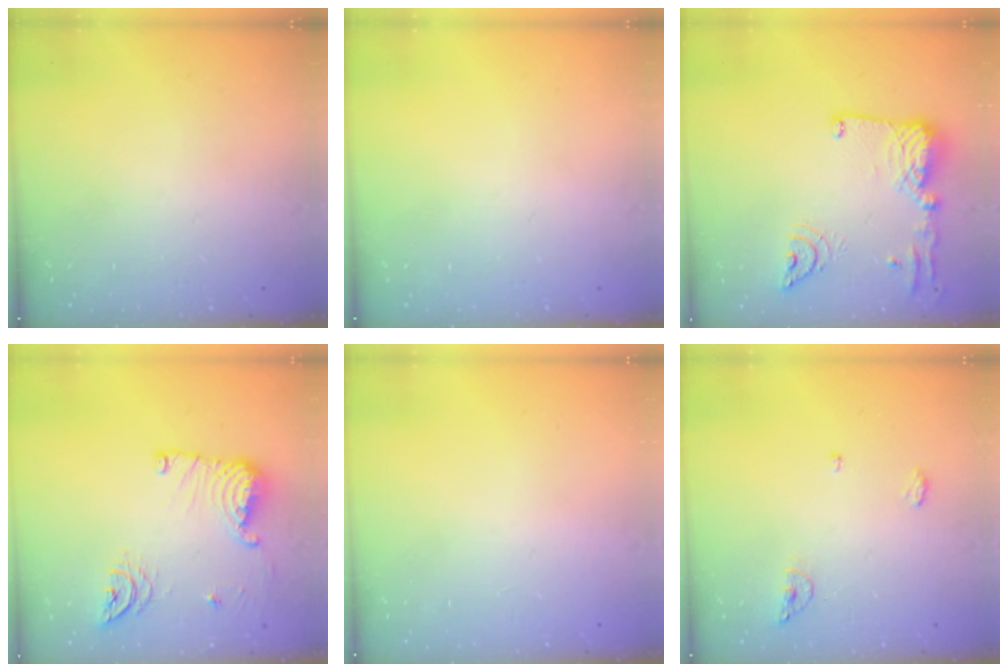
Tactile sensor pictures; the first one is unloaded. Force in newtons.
{"total": 0.0}
{"total": 17.2, "press": 17.1, "slide": 2.2}
{"total": 14.3, "press": 14.2, "slide": 1.4}
{"total": 0.9, "press": 0.9, "slide": 0.0}
{"total": 5.9, "press": 5.6, "slide": 1.7}